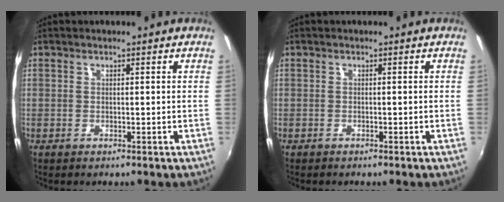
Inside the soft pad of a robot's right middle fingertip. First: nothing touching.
{"total": 0.6, "force": [-0.5, 0.2, 0.1], "torque": [-0.003, -0.002, -0.010]}